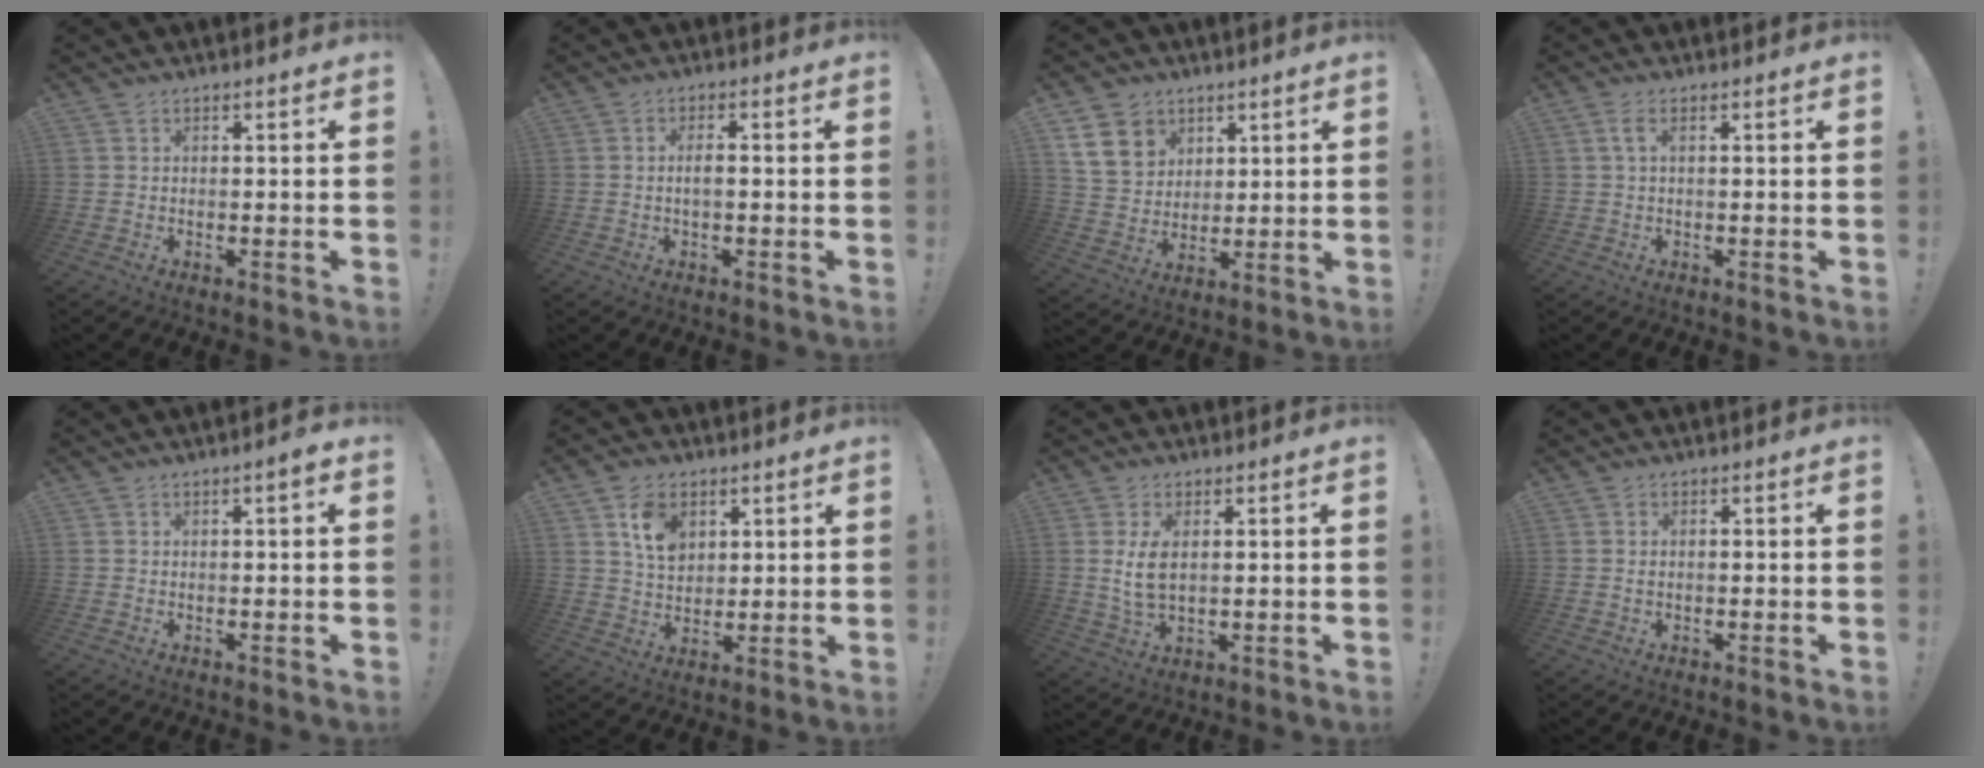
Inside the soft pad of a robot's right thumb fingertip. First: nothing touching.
{"total": 2.8, "force": [-0.5, 0.7, 2.7], "torque": [-0.040, 0.000, -0.011]}
{"total": 12.1, "force": [6.3, 9.4, 4.3], "torque": [-0.070, -0.026, 0.129]}
{"total": 2.7, "force": [0.8, 0.7, 2.4], "torque": [-0.055, 0.005, 0.015]}
{"total": 1.8, "force": [0.5, -0.2, 1.8], "torque": [-0.017, -0.005, 0.003]}
{"total": 9.6, "force": [4.5, 6.9, 4.9], "torque": [-0.071, -0.014, 0.086]}
{"total": 6.9, "force": [1.4, 3.6, 5.7], "torque": [-0.102, -0.013, 0.021]}
{"total": 0.7, "force": [0.4, 0.4, 0.4], "torque": [-0.001, 0.000, 0.004]}